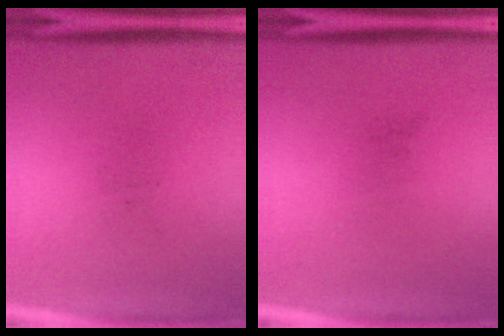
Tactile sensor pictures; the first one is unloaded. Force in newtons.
{"total": 0.0}